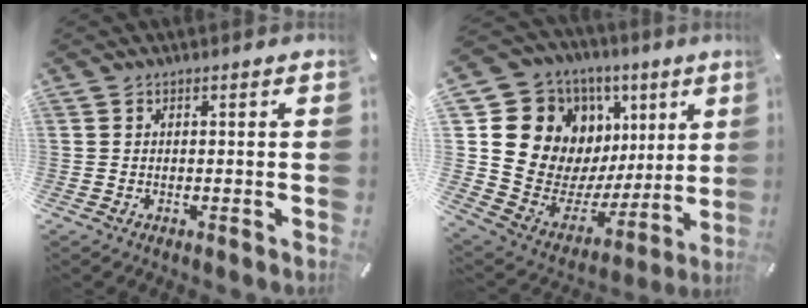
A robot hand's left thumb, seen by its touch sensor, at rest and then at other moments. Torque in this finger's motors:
{"motor_torque": [2.70, 2.31, 1.62, -1.15, 0.53]}